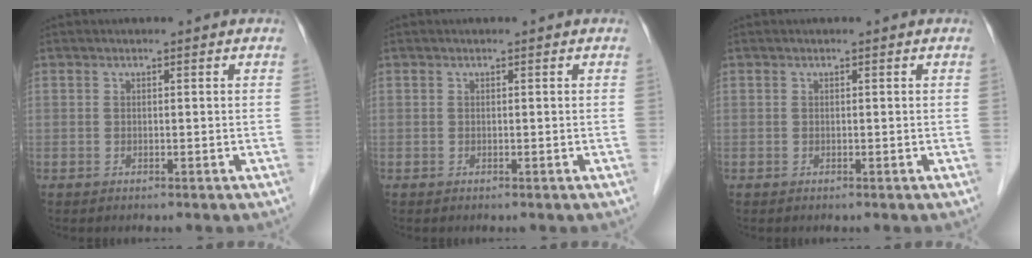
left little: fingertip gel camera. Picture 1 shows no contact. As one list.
[{"total": 0.0}, {"total": 0.0}]